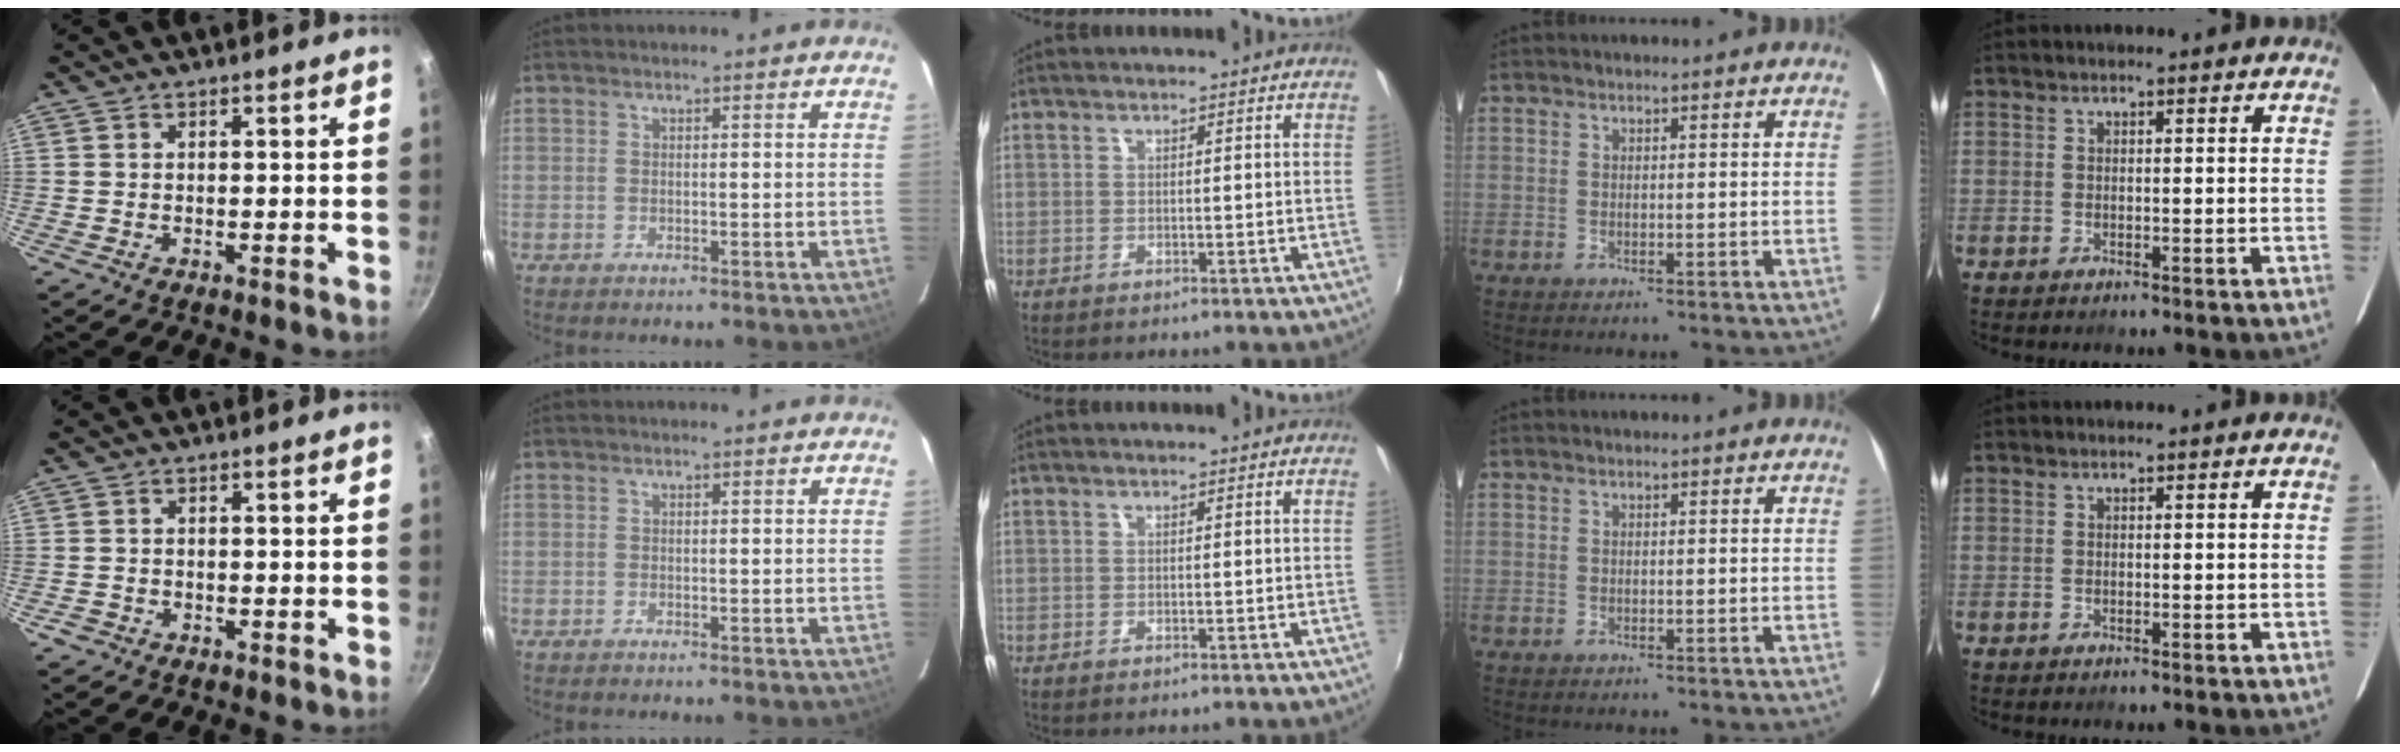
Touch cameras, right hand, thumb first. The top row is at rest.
{"thumb": {"total": 1.5, "force": [-0.9, 1.2, 0.3], "torque": [-0.007, 0.005, -0.012]}}